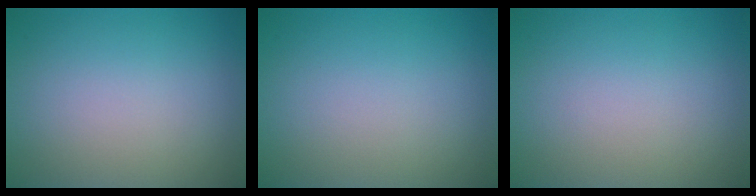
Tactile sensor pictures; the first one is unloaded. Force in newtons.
{"total": 0.0}
{"total": 0.0}